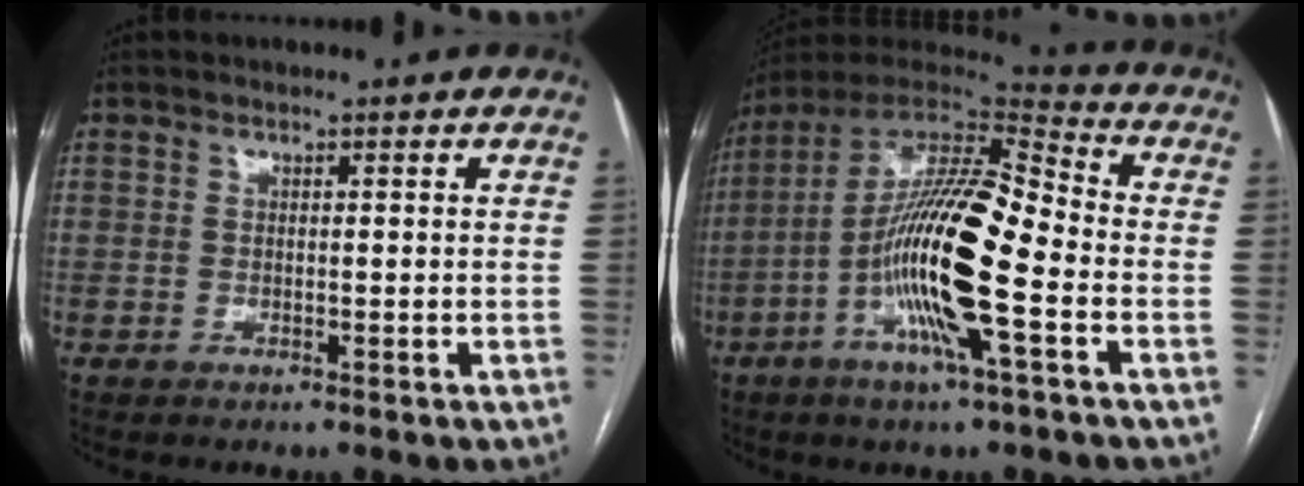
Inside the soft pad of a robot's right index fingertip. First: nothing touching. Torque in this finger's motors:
{"motor_torque": [2.14, 0.00, 0.81, 0.21]}